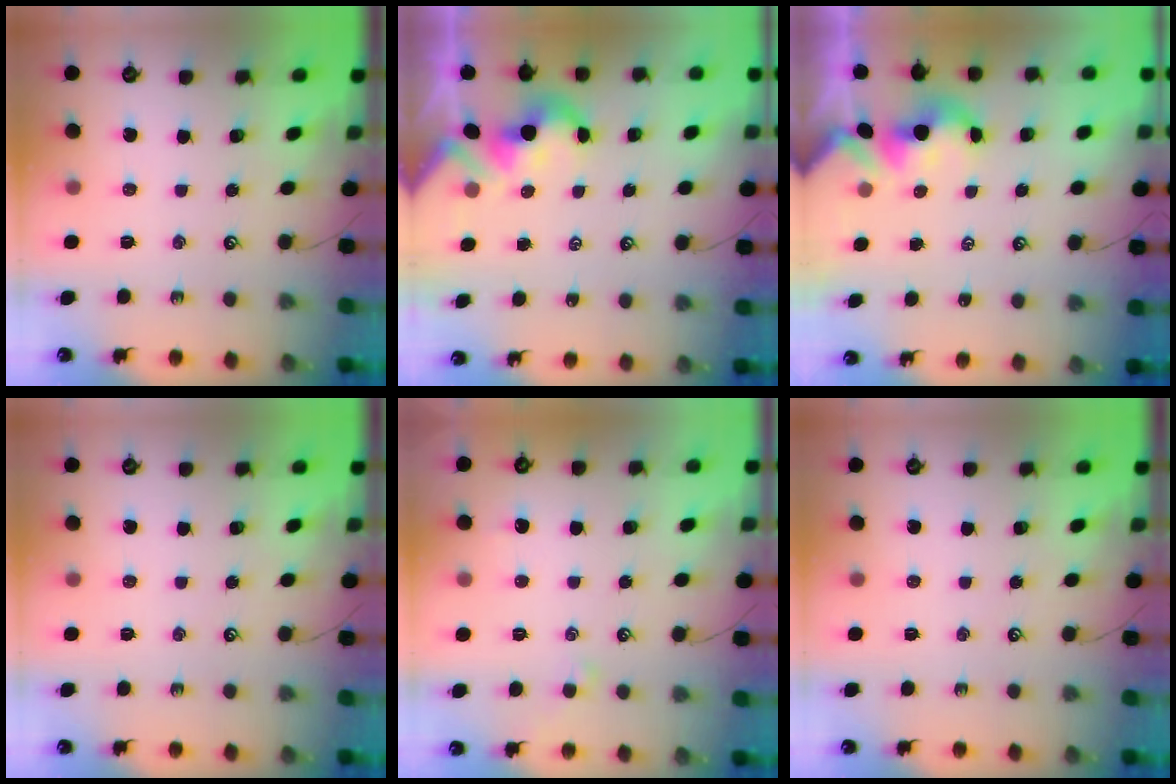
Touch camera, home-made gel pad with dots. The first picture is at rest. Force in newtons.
{"total": 3.8, "press": 3.8, "slide": 0.7}
{"total": 2.2, "press": 2.2, "slide": 0.2}
{"total": 0.0}
{"total": 0.5, "press": 0.2, "slide": 0.5}
{"total": 0.0}